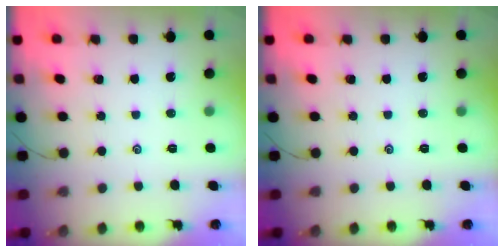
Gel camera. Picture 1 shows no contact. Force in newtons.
{"total": 0.0}